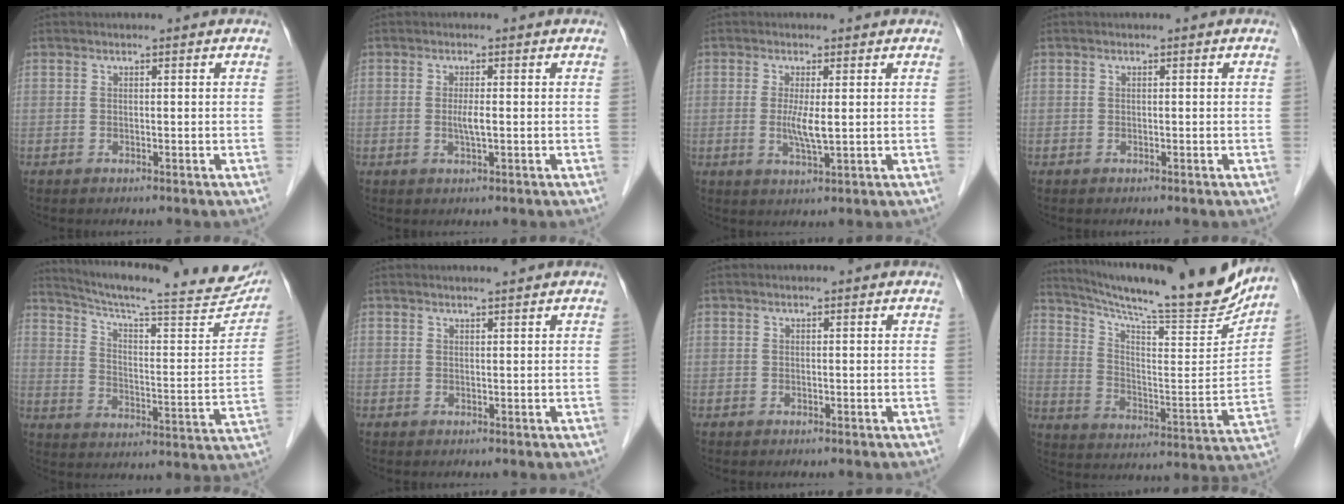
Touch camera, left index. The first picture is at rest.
{"total": 1.9, "force": [-0.2, 0.0, 1.9], "torque": [-0.042, -0.003, -0.003]}
{"total": 3.5, "force": [0.1, 0.2, 3.5], "torque": [-0.075, -0.008, 0.006]}
{"total": 0.0}
{"total": 26.3, "force": [23.4, 2.7, 11.8], "torque": [-0.178, -0.051, 0.305]}
{"total": 1.4, "force": [1.2, -0.4, 0.4], "torque": [-0.008, -0.001, 0.023]}
{"total": 0.0}
{"total": 20.6, "force": [19.2, 0.3, 7.6], "torque": [-0.134, -0.065, 0.280]}